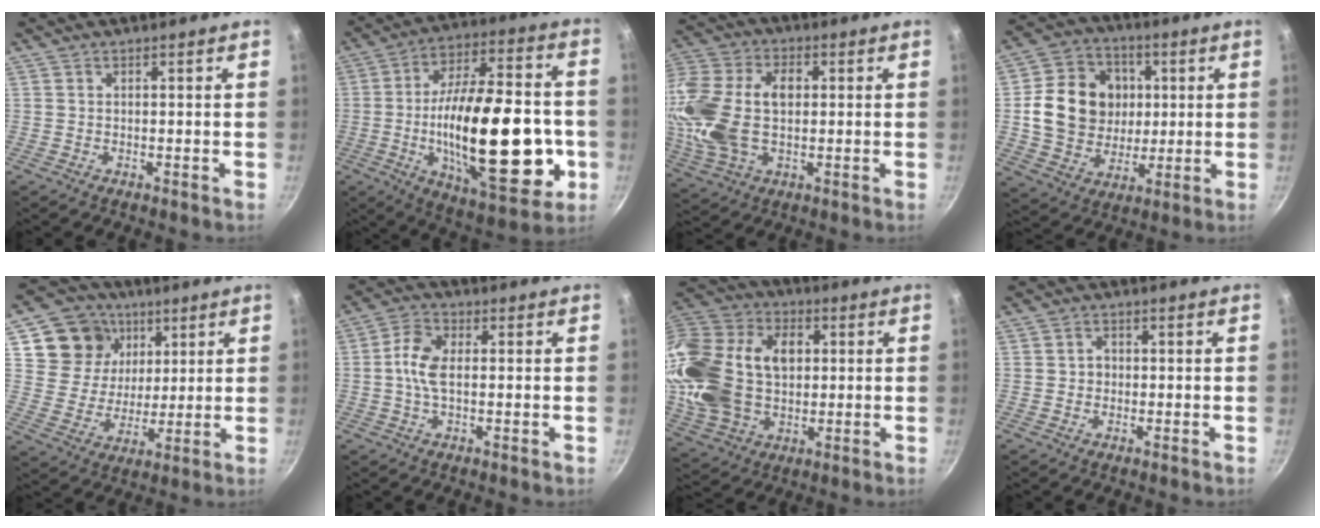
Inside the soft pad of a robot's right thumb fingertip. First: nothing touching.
{"total": 30.7, "force": [-5.1, 12.7, 27.5], "torque": [-0.426, 0.019, -0.068]}
{"total": 20.5, "force": [1.0, 12.9, 15.9], "torque": [-0.326, 0.023, 0.014]}
{"total": 16.6, "force": [1.9, 14.3, 8.4], "torque": [-0.116, 0.014, 0.035]}
{"total": 13.9, "force": [6.2, 11.6, 4.6], "torque": [-0.048, -0.027, 0.110]}
{"total": 6.0, "force": [0.2, 3.0, 5.1], "torque": [-0.112, 0.013, -0.007]}
{"total": 26.0, "force": [2.9, 18.0, 18.5], "torque": [-0.350, 0.024, 0.057]}
{"total": 1.8, "force": [-0.1, 1.6, 0.8], "torque": [-0.004, 0.005, -0.005]}